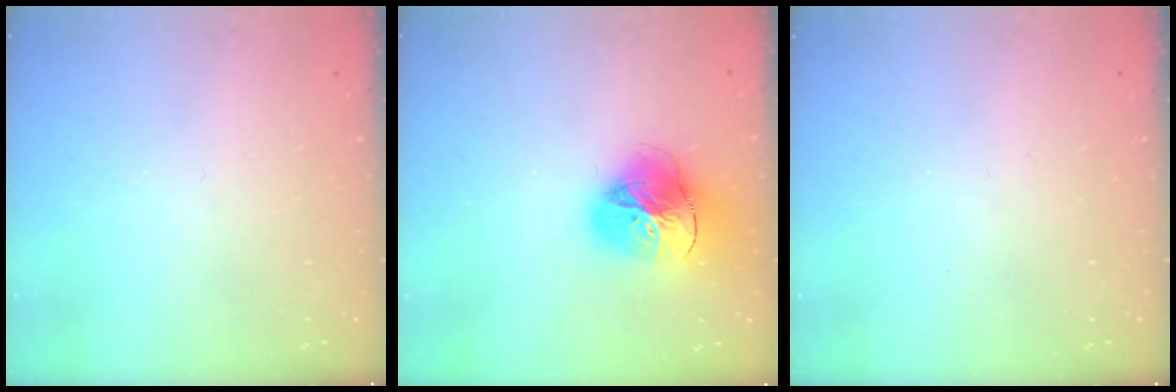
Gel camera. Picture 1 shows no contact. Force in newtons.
{"total": 19.8, "press": 19.6, "slide": 2.3}
{"total": 0.0}